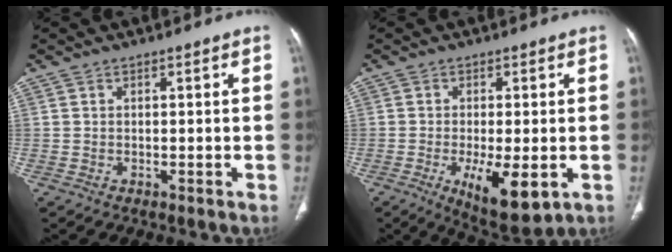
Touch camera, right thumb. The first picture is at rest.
{"total": 10.4, "force": [-3.1, 3.6, 9.2], "torque": [-0.142, -0.020, -0.040]}